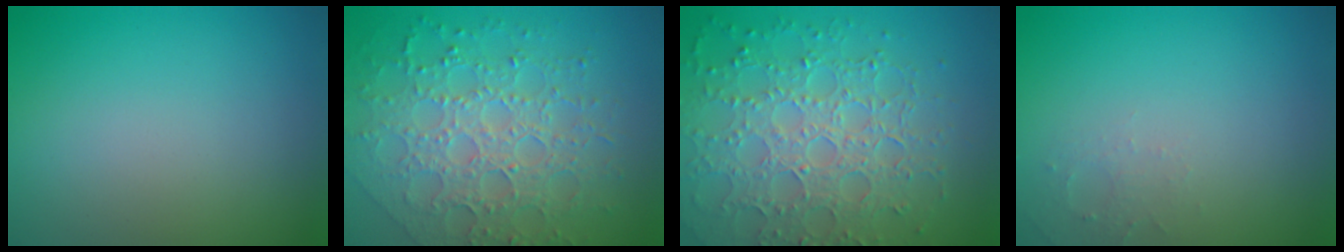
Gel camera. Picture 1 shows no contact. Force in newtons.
{"total": 8.0, "press": 5.7, "slide": 5.6}
{"total": 7.8, "press": 5.7, "slide": 5.2}
{"total": 1.2, "press": 1.2, "slide": 0.3}